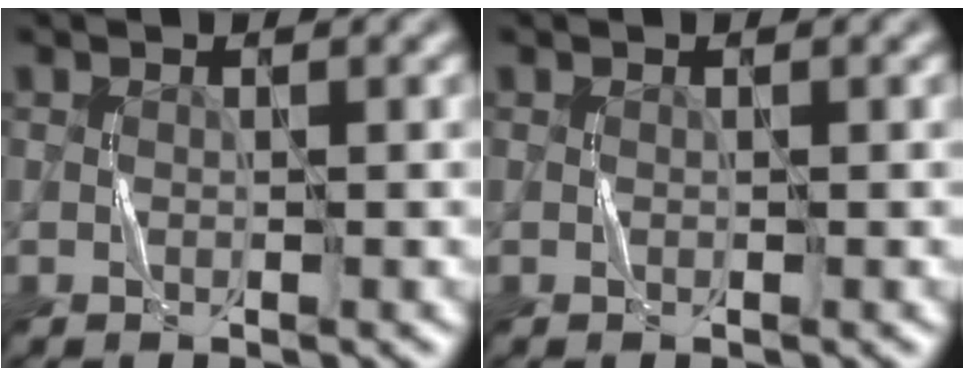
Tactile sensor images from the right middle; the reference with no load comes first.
{"total": 0.0}